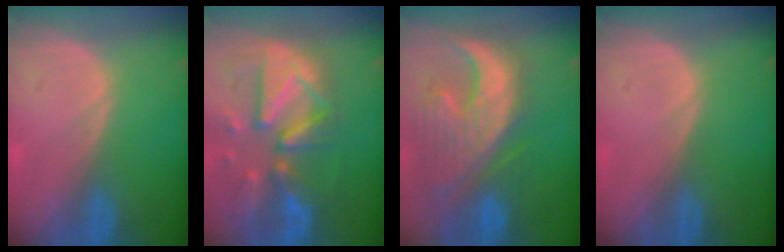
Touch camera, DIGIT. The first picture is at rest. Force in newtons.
{"total": 12.4, "press": 10.8, "slide": 6.1}
{"total": 12.8, "press": 11.2, "slide": 6.2}
{"total": 0.0}